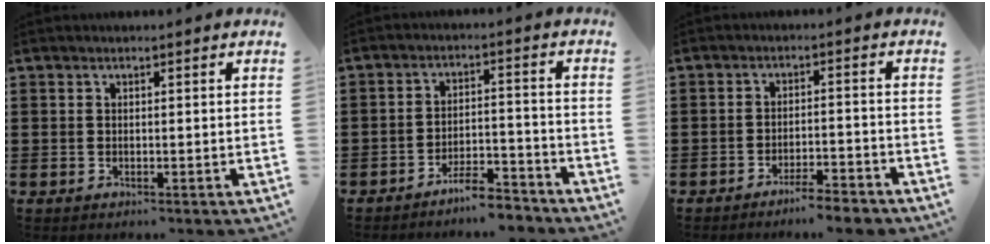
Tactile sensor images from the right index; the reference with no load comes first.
{"total": 5.5, "force": [-5.1, 0.8, 1.9], "torque": [-0.038, 0.006, -0.099]}
{"total": 3.9, "force": [-3.6, -0.1, 1.2], "torque": [-0.023, -0.001, -0.073]}